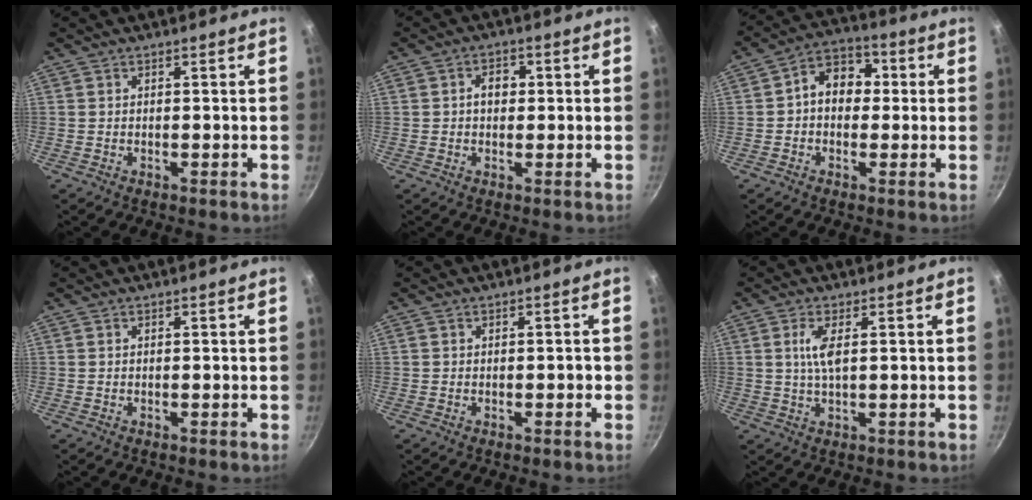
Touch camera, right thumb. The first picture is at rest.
{"total": 3.6, "force": [0.3, 2.8, 2.3], "torque": [-0.013, 0.010, 0.001]}
{"total": 8.7, "force": [0.6, 6.8, 5.5], "torque": [-0.040, 0.023, -0.010]}
{"total": 0.0}
{"total": 0.9, "force": [-0.3, 0.6, 0.6], "torque": [-0.001, 0.007, -0.005]}
{"total": 4.2, "force": [0.8, 1.2, 4.0], "torque": [-0.086, 0.000, 0.018]}